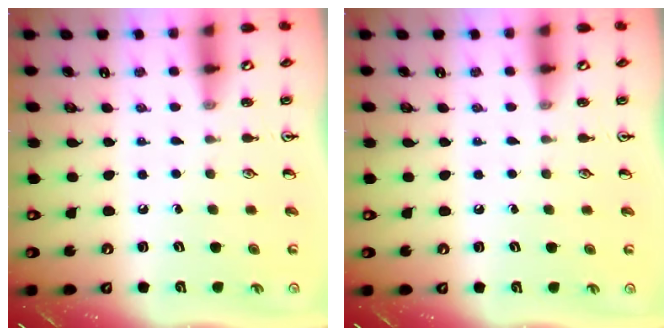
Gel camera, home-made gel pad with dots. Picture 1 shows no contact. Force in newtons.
{"total": 0.0}